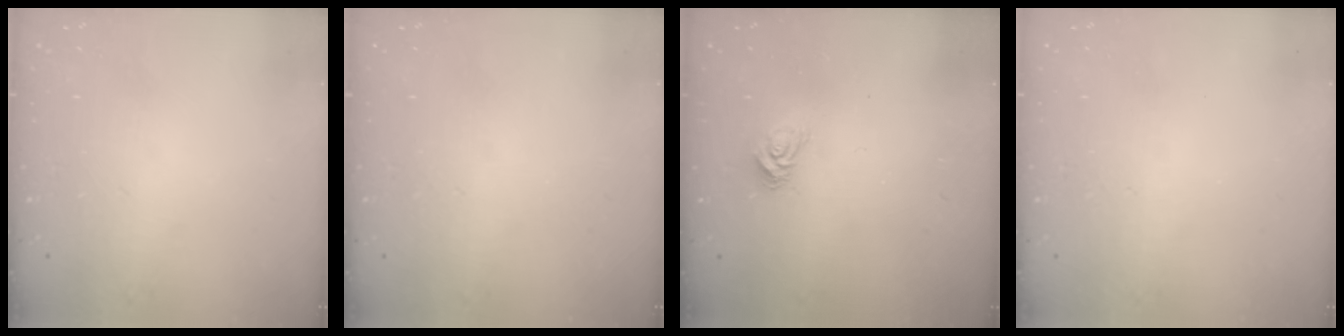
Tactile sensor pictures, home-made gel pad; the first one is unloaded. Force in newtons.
{"total": 0.0}
{"total": 6.2, "press": 6.1, "slide": 0.4}
{"total": 0.0}